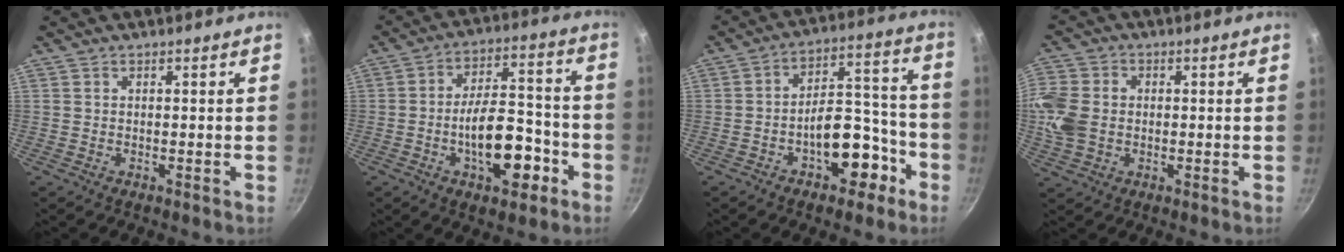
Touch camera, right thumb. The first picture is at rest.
{"total": 14.5, "force": [-5.4, 7.0, 11.5], "torque": [-0.142, 0.052, -0.080]}
{"total": 13.0, "force": [-6.0, 7.3, 9.0], "torque": [-0.078, 0.083, -0.076]}
{"total": 9.6, "force": [-0.2, 7.5, 5.9], "torque": [-0.117, 0.002, -0.014]}